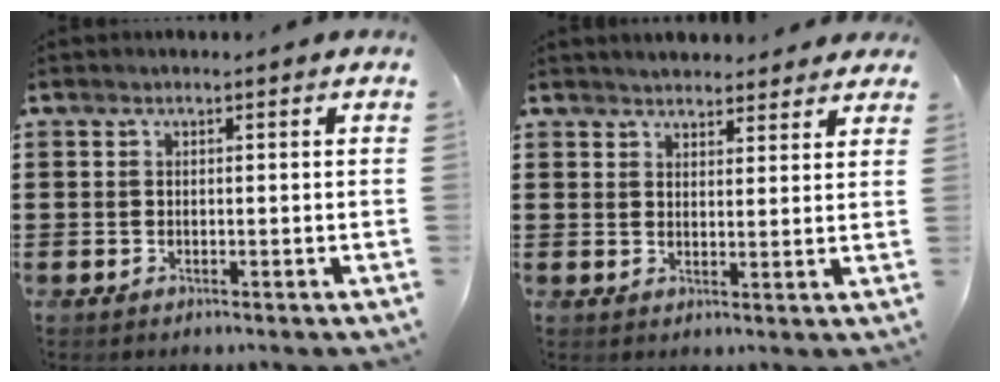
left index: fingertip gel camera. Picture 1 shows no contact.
{"total": 2.8, "force": [2.8, 0.5, 0.0], "torque": [-0.008, -0.004, 0.053]}